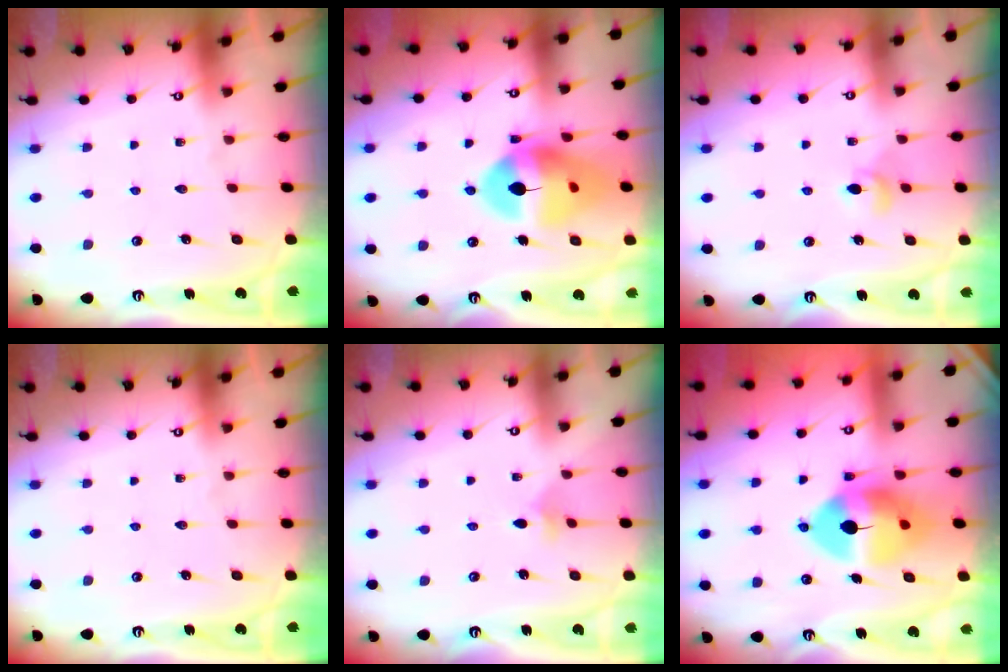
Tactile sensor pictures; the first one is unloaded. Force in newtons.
{"total": 16.0, "press": 15.9, "slide": 1.7}
{"total": 4.9, "press": 4.9, "slide": 0.6}
{"total": 0.0}
{"total": 3.7, "press": 3.7, "slide": 0.6}
{"total": 12.9, "press": 12.8, "slide": 1.8}